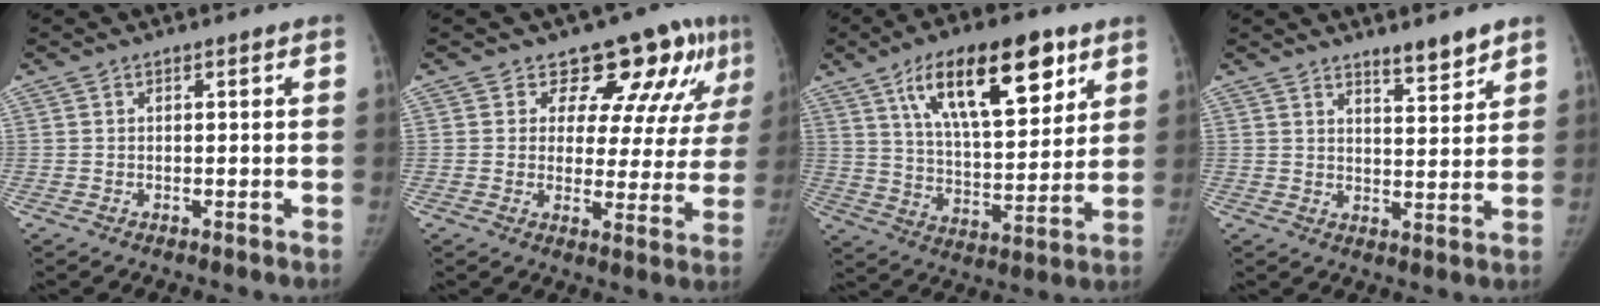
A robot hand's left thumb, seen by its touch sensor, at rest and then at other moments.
{"total": 12.9, "force": [8.5, 6.7, 7.0], "torque": [-0.041, -0.044, 0.095]}
{"total": 21.0, "force": [10.8, 8.6, 15.8], "torque": [-0.218, -0.035, 0.186]}
{"total": 5.4, "force": [4.4, 1.1, 2.8], "torque": [-0.030, -0.038, 0.068]}